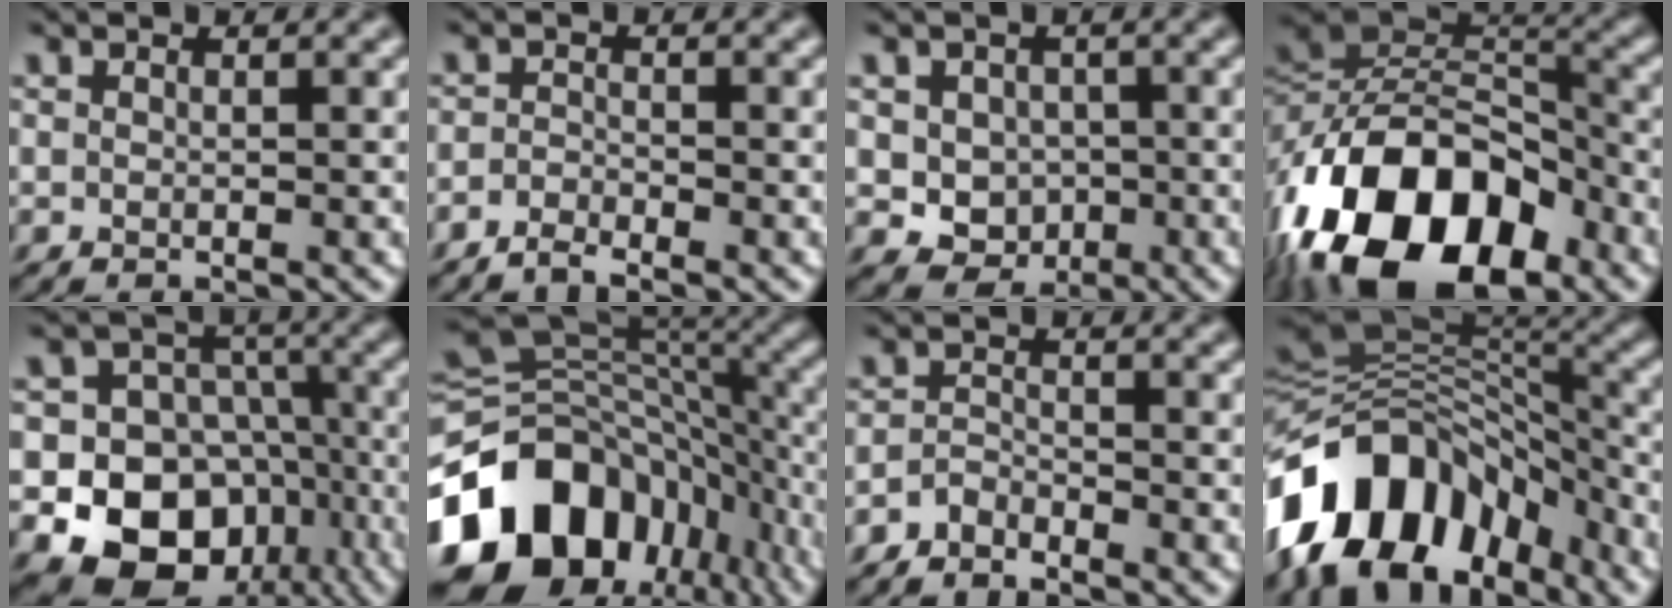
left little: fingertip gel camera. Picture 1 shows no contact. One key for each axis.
{"total": 1.8, "fx": -1.6, "fy": 0.2, "fz": 0.7, "tx": -0.017, "ty": 0.002, "tz": -0.038}
{"total": 4.3, "fx": -0.7, "fy": 3.9, "fz": 1.9, "tx": -0.020, "ty": -0.002, "tz": -0.023}
{"total": 16.6, "fx": -8.4, "fy": 9.7, "fz": 10.6, "tx": -0.198, "ty": 0.006, "tz": -0.159}
{"total": 14.6, "fx": -5.9, "fy": 12.1, "fz": 5.6, "tx": -0.091, "ty": -0.019, "tz": -0.109}
{"total": 16.2, "fx": -7.8, "fy": 11.3, "fz": 8.7, "tx": -0.181, "ty": -0.005, "tz": -0.137}
{"total": 1.8, "fx": -1.7, "fy": 0.5, "fz": 0.3, "tx": -0.007, "ty": 0.008, "tz": -0.039}
{"total": 13.4, "fx": -7.7, "fy": 8.4, "fz": 7.0, "tx": -0.129, "ty": 0.025, "tz": -0.146}